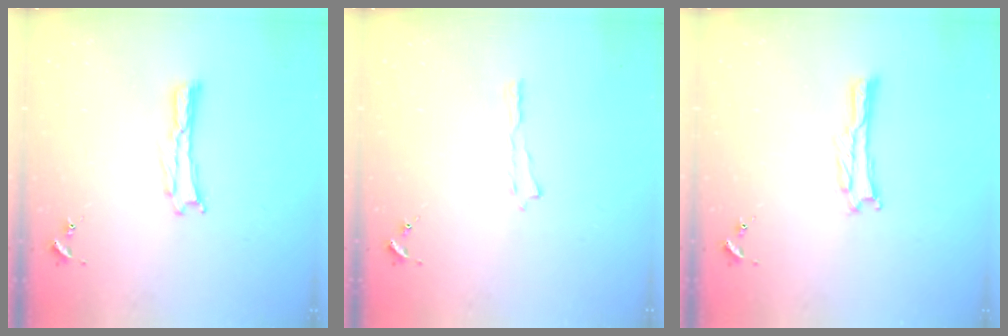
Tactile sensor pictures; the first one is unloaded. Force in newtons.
{"total": 0.0}
{"total": 0.9, "press": 0.9, "slide": 0.1}